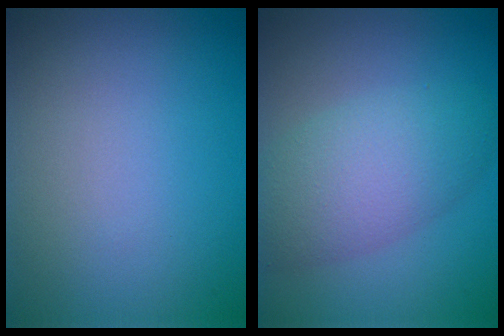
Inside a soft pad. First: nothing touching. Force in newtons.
{"total": 5.7, "press": 5.7, "slide": 0.1}